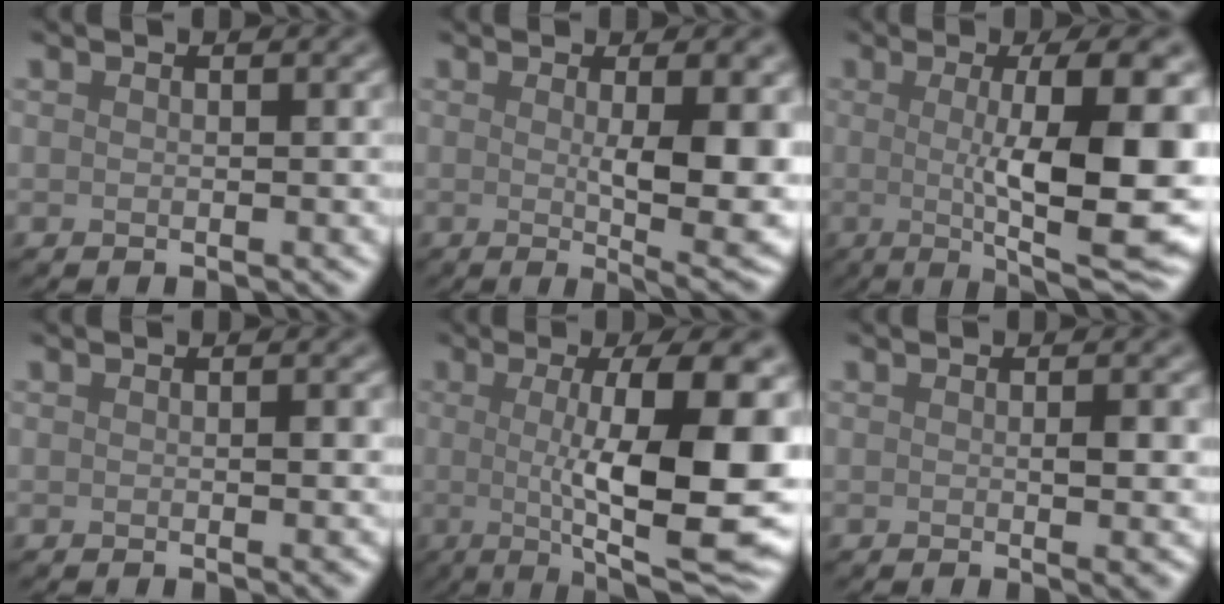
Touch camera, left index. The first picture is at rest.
{"total": 7.8, "force": [-0.1, 1.8, 7.6], "torque": [-0.101, -0.014, 0.008]}
{"total": 12.7, "force": [0.1, 2.9, 12.3], "torque": [-0.150, -0.007, 0.000]}
{"total": 1.0, "force": [0.0, 0.1, 1.0], "torque": [-0.011, 0.000, 0.000]}
{"total": 13.9, "force": [0.0, 3.5, 13.5], "torque": [-0.165, -0.006, -0.003]}
{"total": 2.1, "force": [-0.1, 0.3, 2.1], "torque": [-0.027, -0.006, -0.002]}